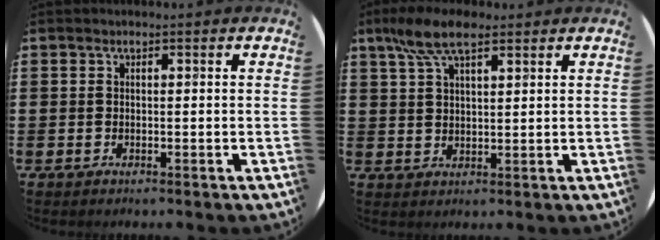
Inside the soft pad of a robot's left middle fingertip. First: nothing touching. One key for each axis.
{"total": 7.1, "fx": 4.9, "fy": 2.5, "fz": 4.6, "tx": -0.102, "ty": 0.003, "tz": 0.089}